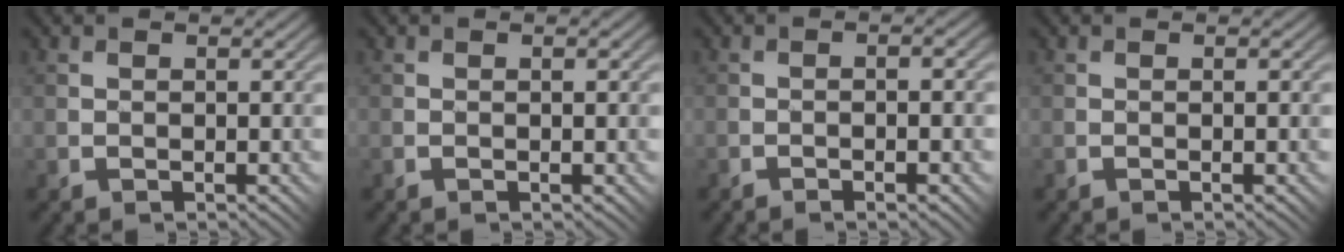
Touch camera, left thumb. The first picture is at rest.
{"total": 1.0, "force": [-0.2, 0.2, 1.0], "torque": [-0.016, 0.001, 0.000]}
{"total": 4.7, "force": [-2.0, 0.9, 4.2], "torque": [-0.056, 0.002, -0.022]}
{"total": 1.5, "force": [-0.6, 0.3, 1.3], "torque": [-0.017, 0.002, -0.004]}